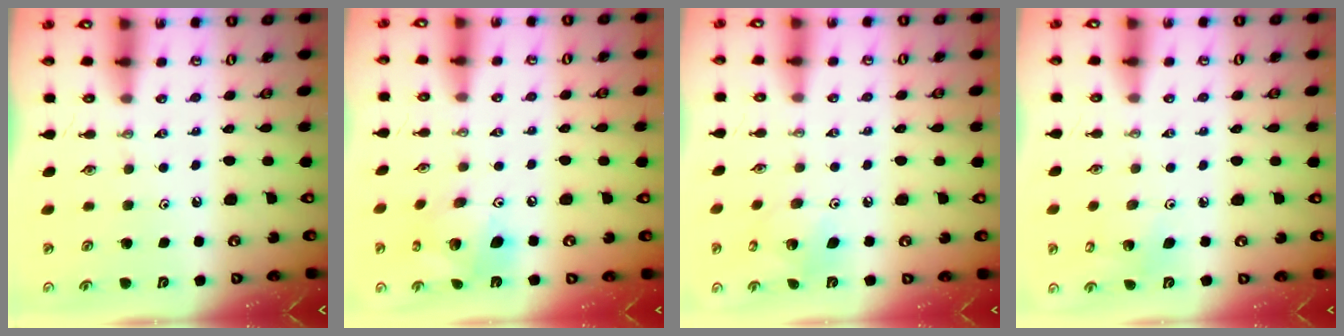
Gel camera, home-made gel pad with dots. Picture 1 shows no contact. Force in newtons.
{"total": 12.5, "press": 12.5, "slide": 1.0}
{"total": 7.8, "press": 7.8, "slide": 0.2}
{"total": 4.1, "press": 3.9, "slide": 1.2}